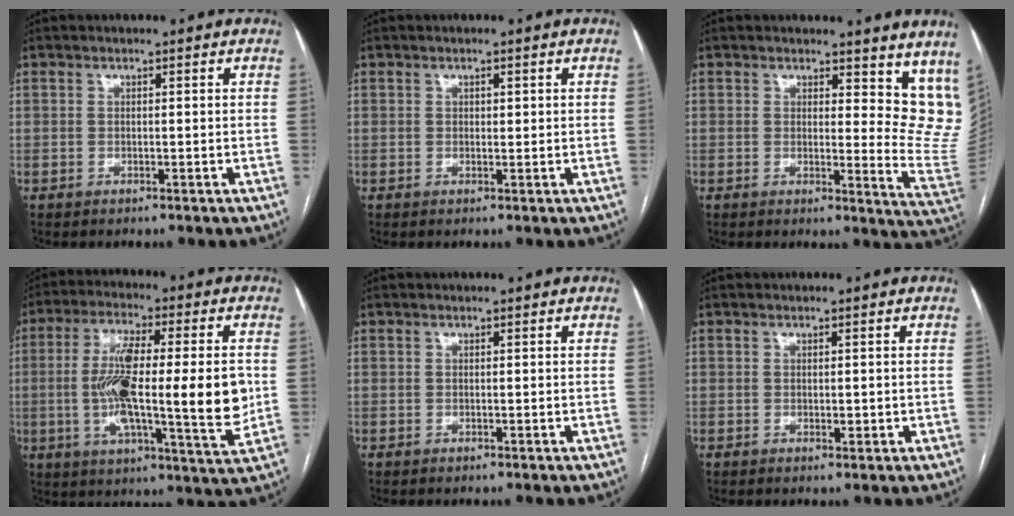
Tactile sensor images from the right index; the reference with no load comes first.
{"total": 0.9, "force": [0.3, 0.5, 0.7], "torque": [-0.008, -0.001, 0.005]}
{"total": 1.5, "force": [1.2, 0.5, 0.7], "torque": [-0.007, -0.002, 0.010]}
{"total": 19.1, "force": [-0.6, 3.3, 18.8], "torque": [-0.311, -0.001, -0.010]}
{"total": 0.0}
{"total": 1.2, "force": [-0.1, 0.7, 1.0], "torque": [-0.011, -0.001, 0.001]}